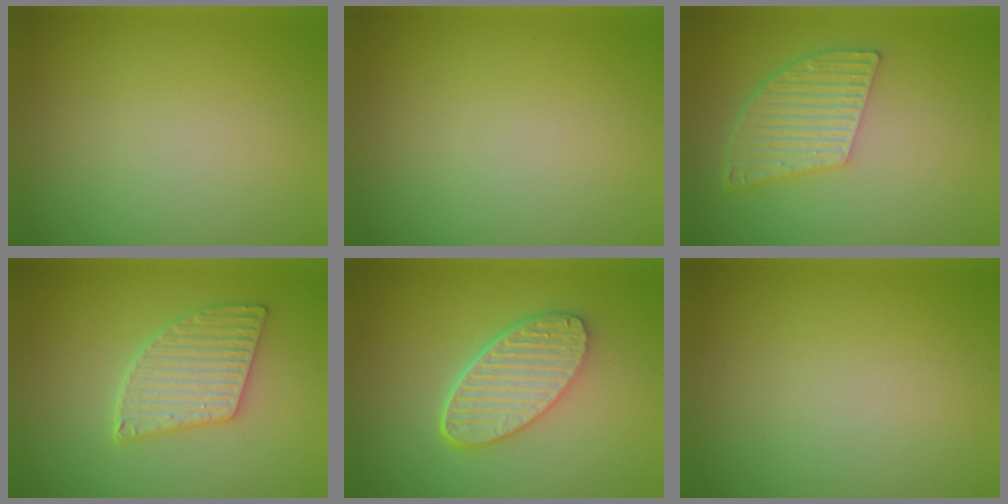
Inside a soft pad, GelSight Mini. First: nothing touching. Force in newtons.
{"total": 0.0}
{"total": 5.2, "press": 3.8, "slide": 3.6}
{"total": 3.8, "press": 3.6, "slide": 1.2}
{"total": 5.7, "press": 4.4, "slide": 3.6}
{"total": 0.0}